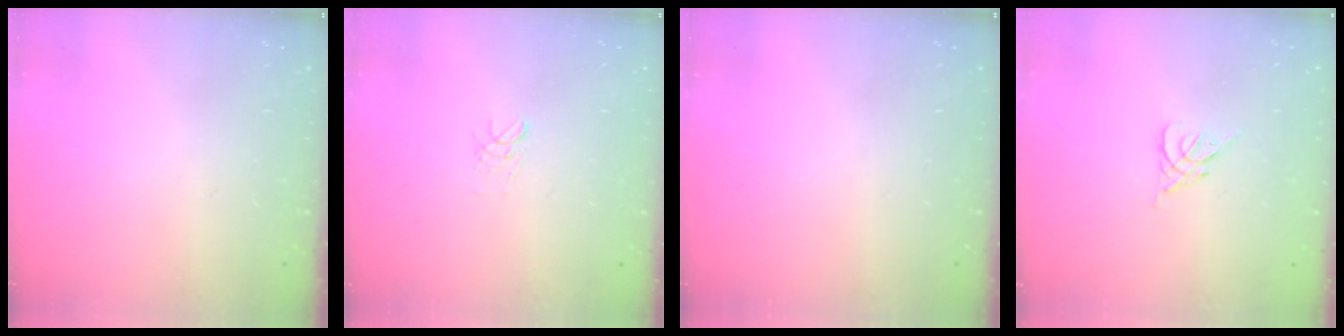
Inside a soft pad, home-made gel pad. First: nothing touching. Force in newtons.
{"total": 4.1, "press": 4.1, "slide": 0.4}
{"total": 0.0}
{"total": 2.6, "press": 2.5, "slide": 0.7}